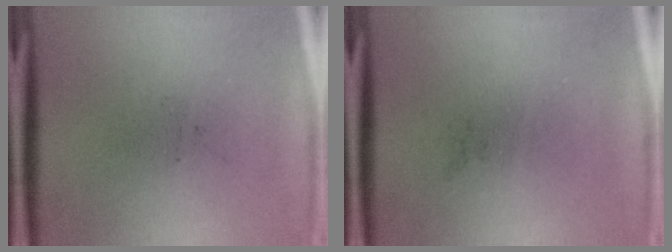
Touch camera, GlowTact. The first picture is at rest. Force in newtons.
{"total": 0.0}